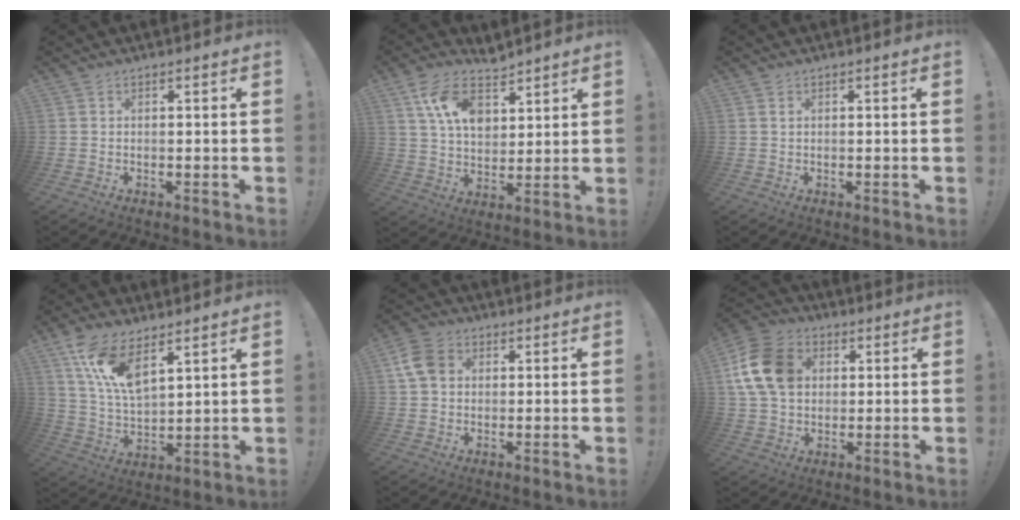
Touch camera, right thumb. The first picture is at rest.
{"total": 12.2, "force": [7.2, 7.2, 6.7], "torque": [-0.117, -0.030, 0.138]}
{"total": 0.8, "force": [0.4, 0.4, 0.5], "torque": [-0.003, -0.002, 0.005]}
{"total": 13.3, "force": [8.5, 5.5, 8.6], "torque": [-0.184, -0.038, 0.160]}
{"total": 9.1, "force": [2.1, 7.1, 5.2], "torque": [-0.093, 0.005, 0.044]}
{"total": 16.1, "force": [3.8, 12.4, 9.5], "torque": [-0.156, 0.003, 0.080]}